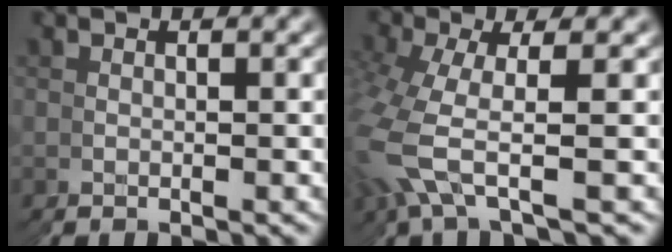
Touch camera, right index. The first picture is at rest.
{"total": 3.6, "force": [1.1, 2.1, 2.6], "torque": [-0.101, -0.013, 0.021]}